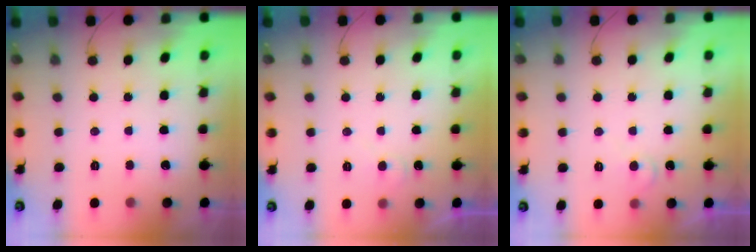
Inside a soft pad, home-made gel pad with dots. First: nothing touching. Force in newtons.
{"total": 4.5, "press": 4.4, "slide": 0.5}
{"total": 4.9, "press": 4.8, "slide": 0.5}